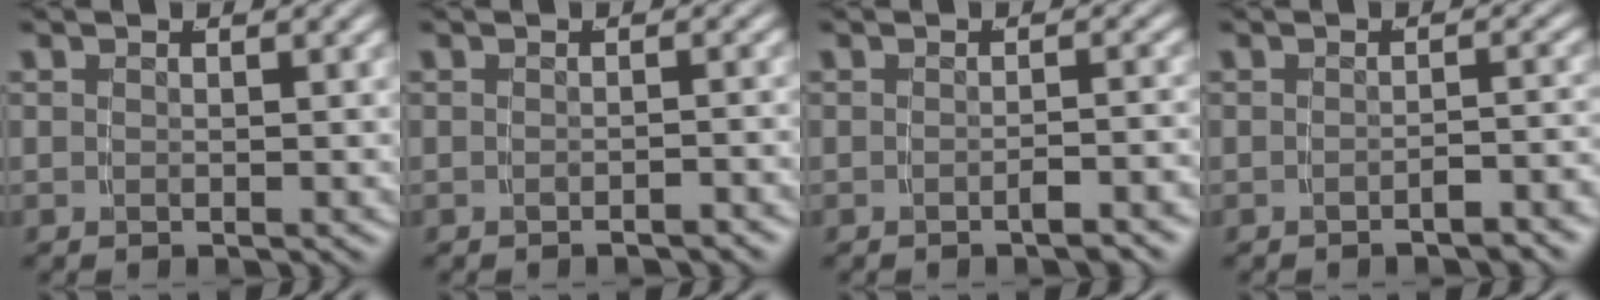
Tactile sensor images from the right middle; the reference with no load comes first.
{"total": 1.3, "force": [-1.3, 0.0, 0.2], "torque": [0.000, 0.005, -0.022]}
{"total": 1.6, "force": [-1.4, 0.1, 0.8], "torque": [-0.007, 0.005, -0.025]}
{"total": 2.4, "force": [-2.2, 0.3, 0.9], "torque": [-0.007, 0.003, -0.034]}